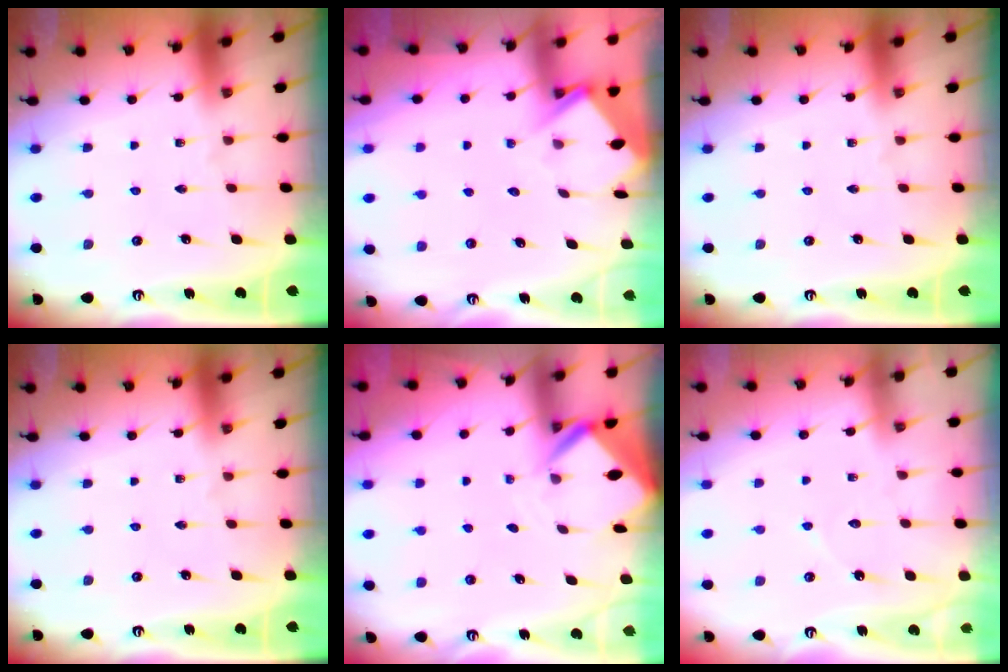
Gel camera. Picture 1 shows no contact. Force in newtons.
{"total": 3.9, "press": 3.9, "slide": 0.4}
{"total": 0.0}
{"total": 0.0}
{"total": 3.2, "press": 3.2, "slide": 0.2}
{"total": 3.8, "press": 3.8, "slide": 0.3}